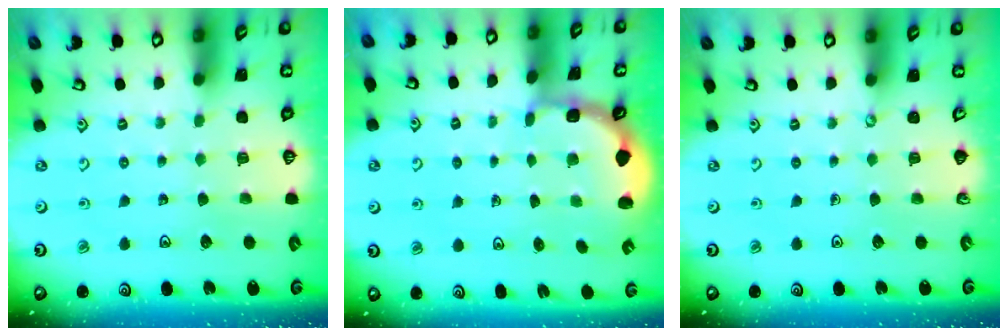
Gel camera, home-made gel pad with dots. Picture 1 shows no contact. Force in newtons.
{"total": 1.9, "press": 1.5, "slide": 1.1}
{"total": 0.0}